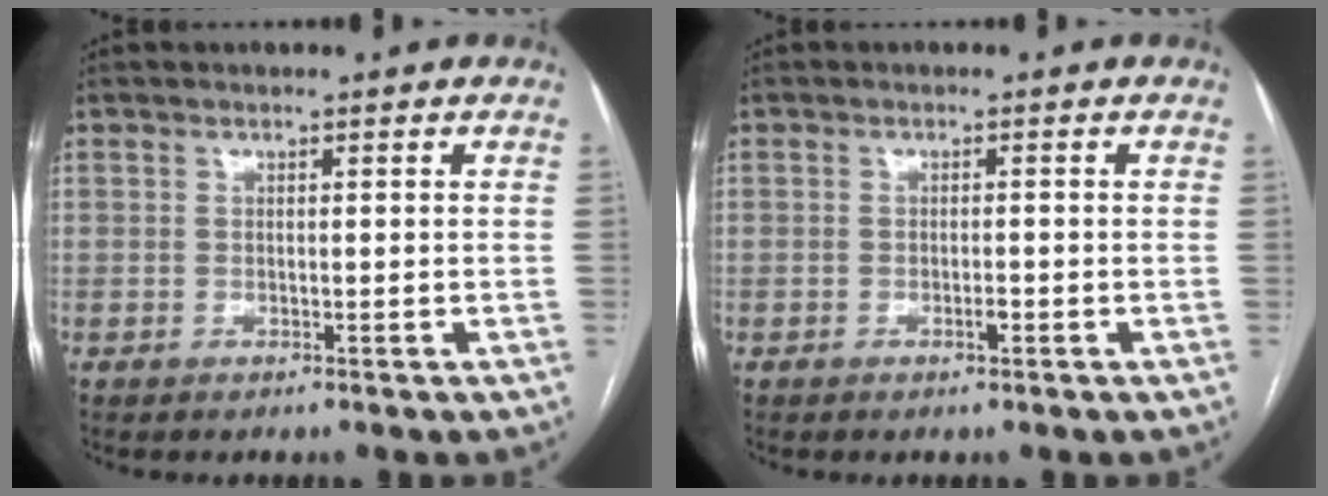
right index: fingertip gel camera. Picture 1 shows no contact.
{"total": 1.2, "force": [-0.7, 0.0, 0.9], "torque": [-0.017, 0.000, -0.012]}